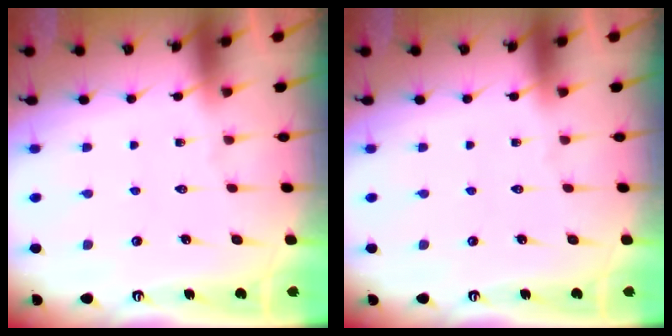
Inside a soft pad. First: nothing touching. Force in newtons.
{"total": 0.0}